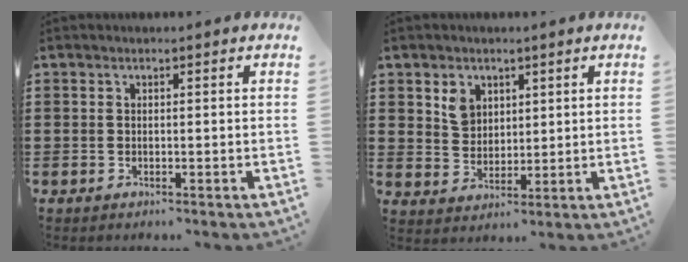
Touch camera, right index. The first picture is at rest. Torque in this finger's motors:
{"motor_torque": [0.45, 0.43, 0.13, 0.07]}